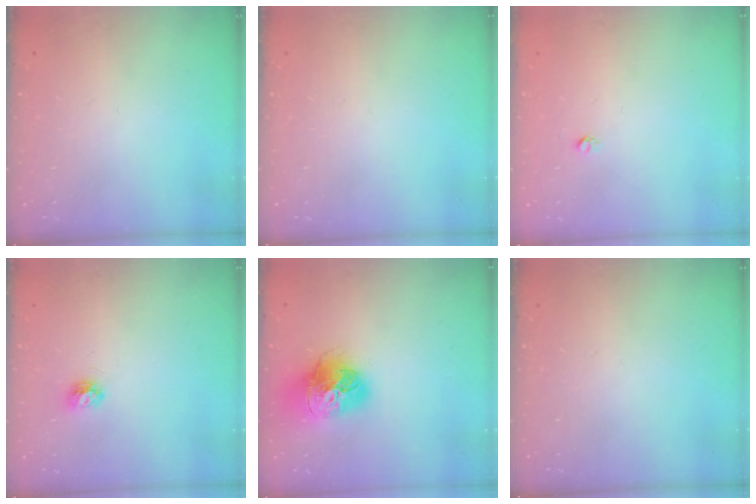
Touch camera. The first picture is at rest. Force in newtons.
{"total": 0.0}
{"total": 2.7, "press": 2.7, "slide": 0.3}
{"total": 3.7, "press": 3.7, "slide": 0.4}
{"total": 17.5, "press": 17.4, "slide": 1.9}
{"total": 0.0}